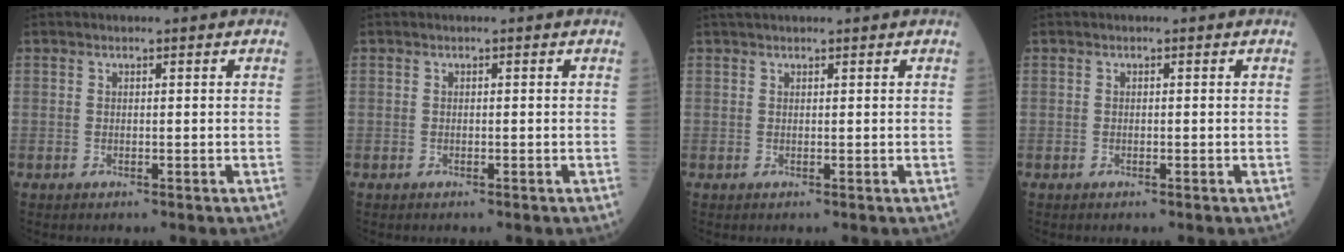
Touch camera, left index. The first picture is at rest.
{"total": 0.0}
{"total": 3.6, "force": [3.1, 0.3, 1.7], "torque": [-0.018, 0.032, 0.049]}
{"total": 0.0}